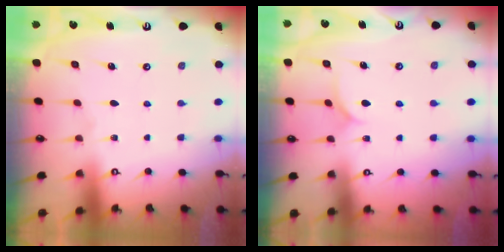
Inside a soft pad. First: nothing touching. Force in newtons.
{"total": 5.8, "press": 5.8, "slide": 0.4}